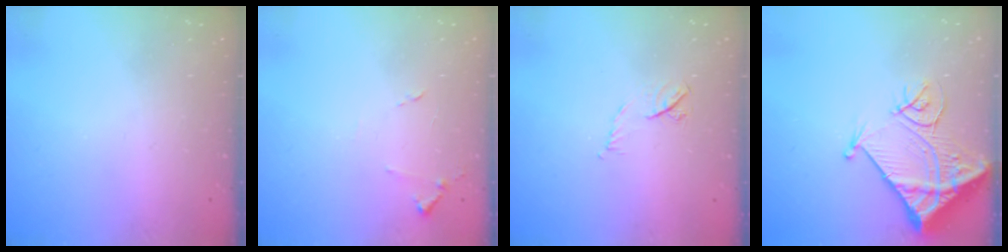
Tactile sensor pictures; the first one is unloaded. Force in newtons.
{"total": 7.9, "press": 7.8, "slide": 0.7}
{"total": 5.2, "press": 5.1, "slide": 0.8}
{"total": 16.0, "press": 15.9, "slide": 1.8}